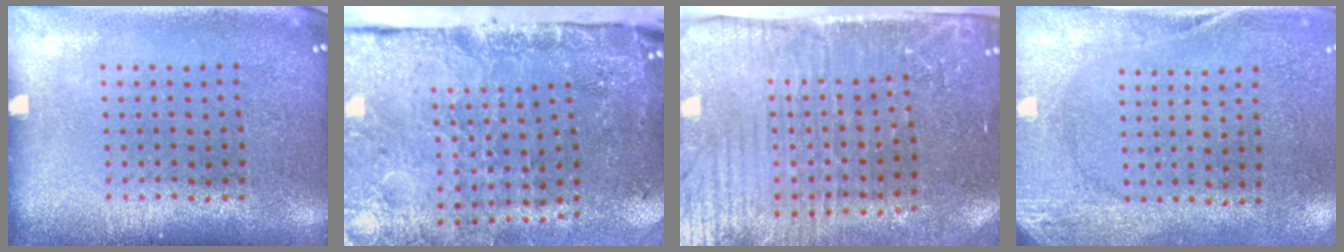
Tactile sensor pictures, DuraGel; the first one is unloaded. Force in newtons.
{"total": 5.0, "press": 3.7, "slide": 3.4}
{"total": 4.4, "press": 3.7, "slide": 2.5}
{"total": 2.7, "press": 2.1, "slide": 1.7}